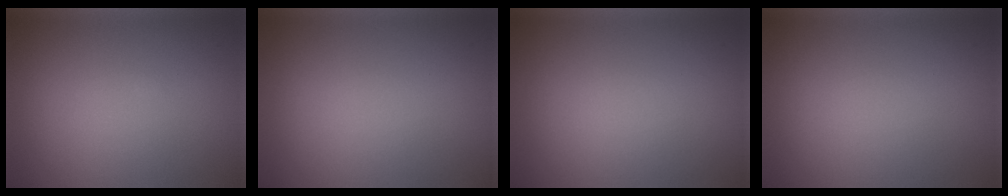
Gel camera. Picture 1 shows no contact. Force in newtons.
{"total": 0.0}
{"total": 0.0}
{"total": 0.0}